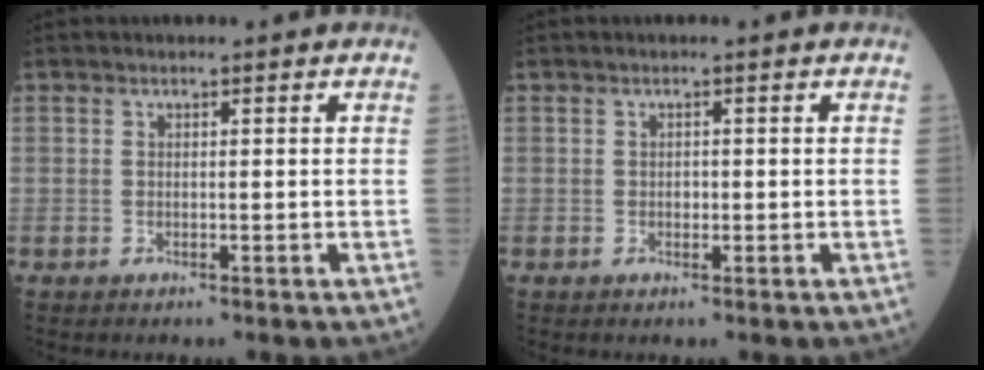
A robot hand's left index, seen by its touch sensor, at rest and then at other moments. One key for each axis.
{"total": 0.7, "fx": -0.2, "fy": 0.5, "fz": 0.4, "tx": -0.006, "ty": 0.002, "tz": -0.006}